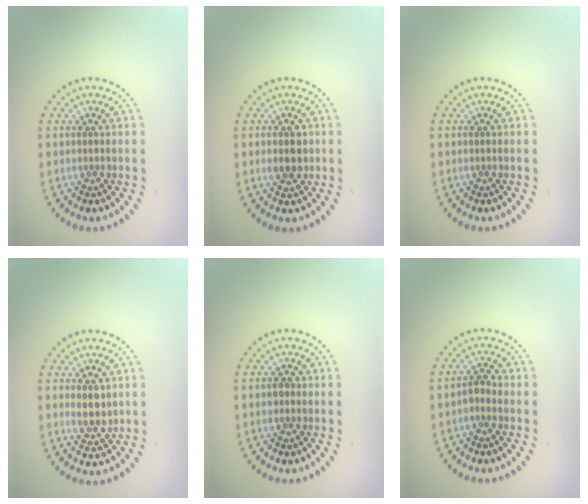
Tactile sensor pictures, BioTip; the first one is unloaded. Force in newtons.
{"total": 2.0, "press": 2.0, "slide": 0.2}
{"total": 0.0}
{"total": 2.1, "press": 2.0, "slide": 0.8}
{"total": 0.8, "press": 0.8, "slide": 0.3}
{"total": 1.2, "press": 1.0, "slide": 0.6}